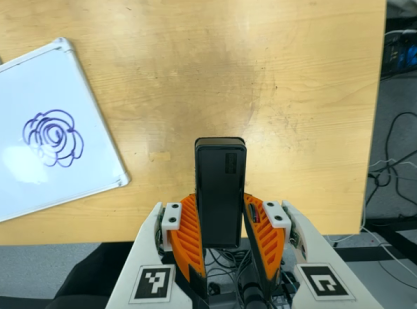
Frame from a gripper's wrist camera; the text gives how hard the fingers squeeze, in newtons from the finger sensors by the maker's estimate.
{"total": 5.0, "left": 3.4, "right": 6.5}